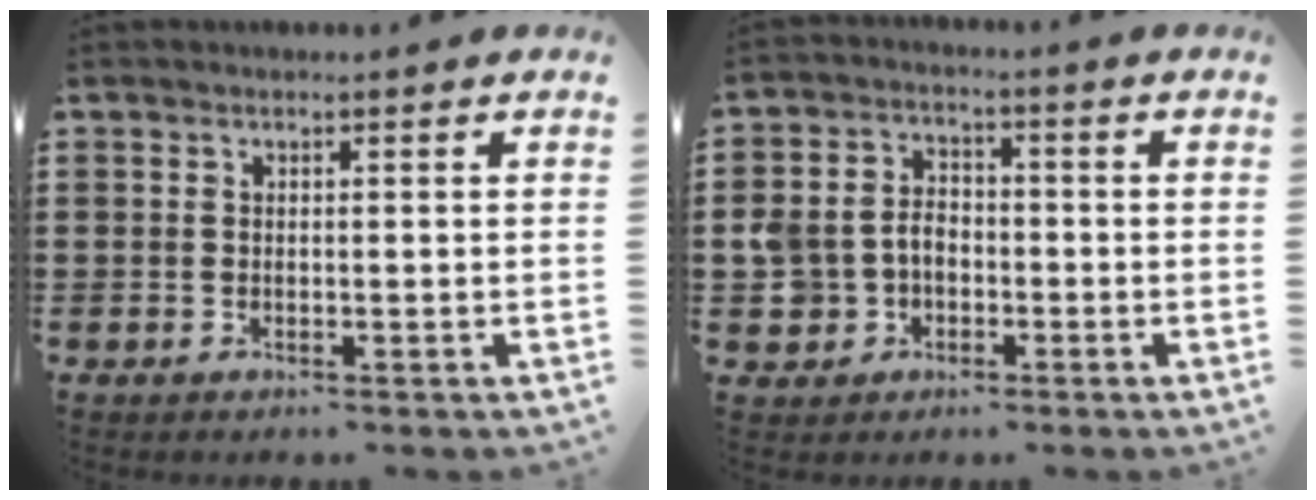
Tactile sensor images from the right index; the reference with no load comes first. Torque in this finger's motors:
{"motor_torque": [0.25, -0.05, 0.18, 0.09]}